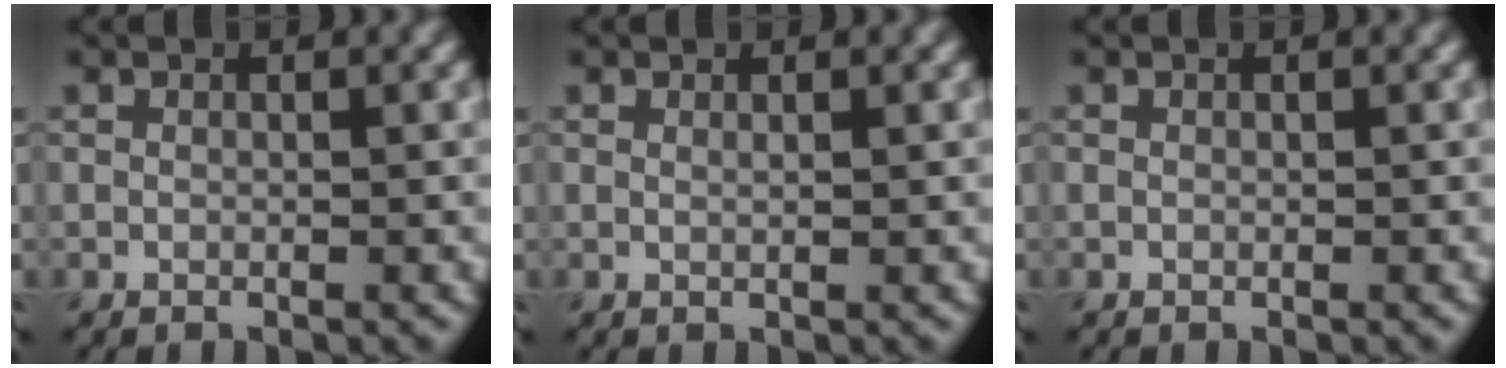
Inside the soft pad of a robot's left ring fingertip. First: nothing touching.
{"total": 0.7, "force": [0.3, 0.2, 0.5], "torque": [-0.002, 0.001, 0.004]}
{"total": 0.0}